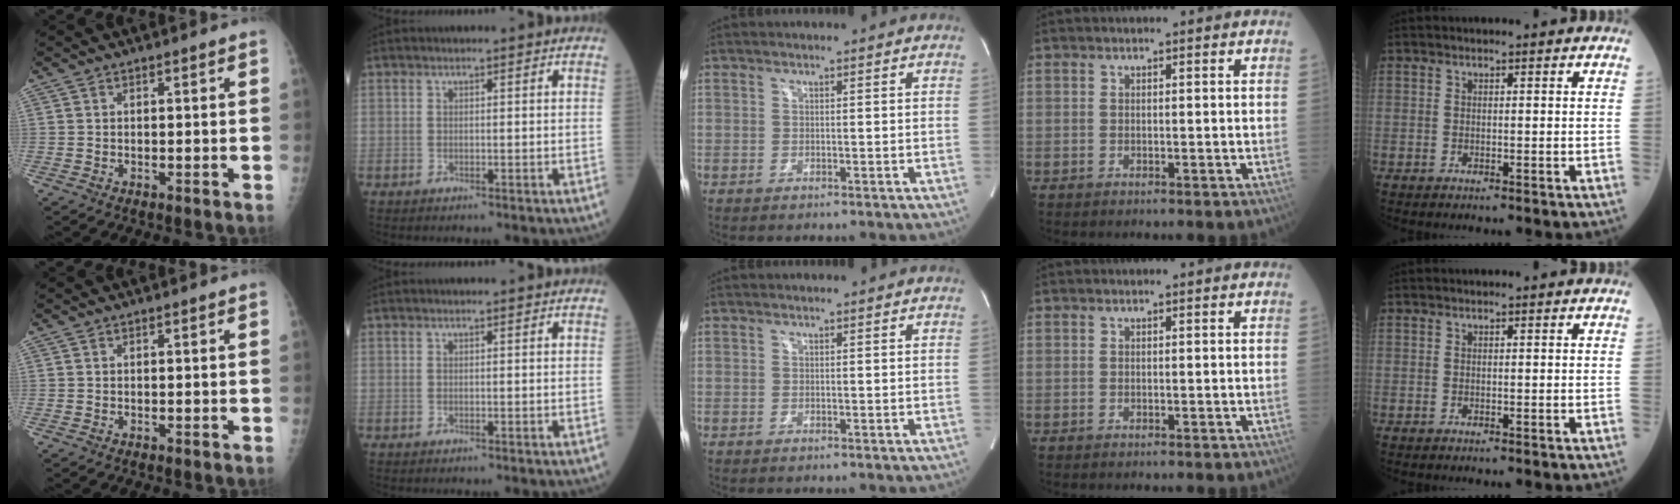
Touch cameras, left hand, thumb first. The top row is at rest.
{}